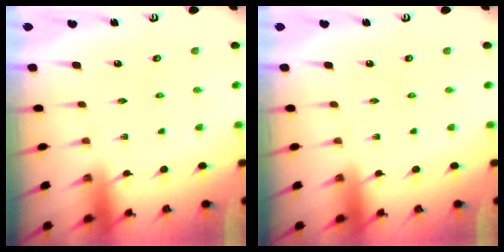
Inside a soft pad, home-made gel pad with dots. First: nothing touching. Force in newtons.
{"total": 0.0}